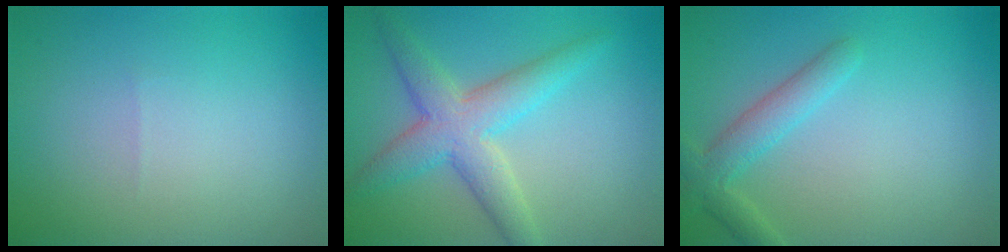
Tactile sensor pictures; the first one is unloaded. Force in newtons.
{"total": 5.2, "press": 5.2, "slide": 0.2}
{"total": 3.0, "press": 3.0, "slide": 0.2}